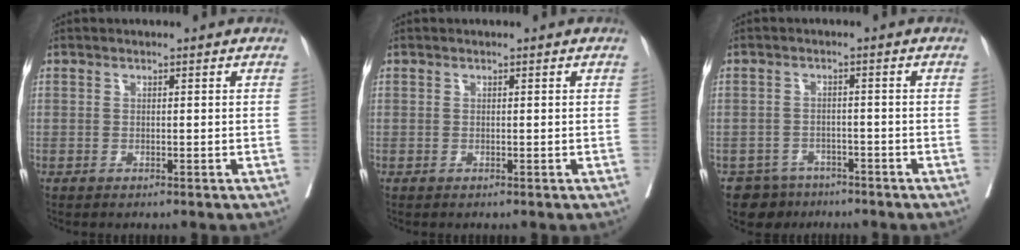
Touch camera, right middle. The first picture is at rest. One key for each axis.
{"total": 0.0}
{"total": 4.3, "fx": -3.3, "fy": 2.8, "fz": -0.3, "tx": 0.014, "ty": 0.006, "tz": -0.052}